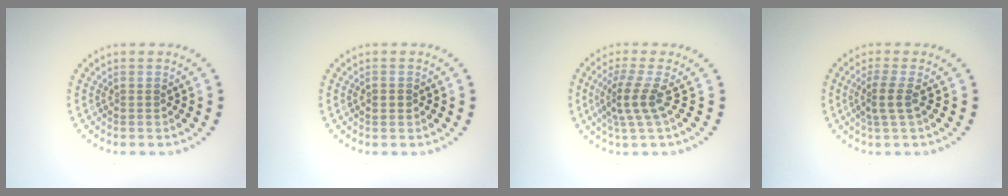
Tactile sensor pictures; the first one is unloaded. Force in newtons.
{"total": 1.1, "press": 1.1, "slide": 0.1}
{"total": 3.0, "press": 2.0, "slide": 2.3}
{"total": 2.0, "press": 1.5, "slide": 1.3}